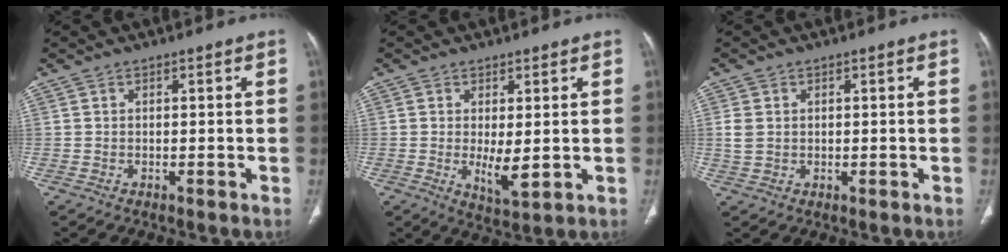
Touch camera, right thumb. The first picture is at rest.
{"total": 5.2, "force": [-0.2, 1.9, 4.8], "torque": [-0.081, -0.017, 0.006]}
{"total": 3.0, "force": [0.4, 2.3, 1.8], "torque": [-0.044, 0.003, 0.013]}